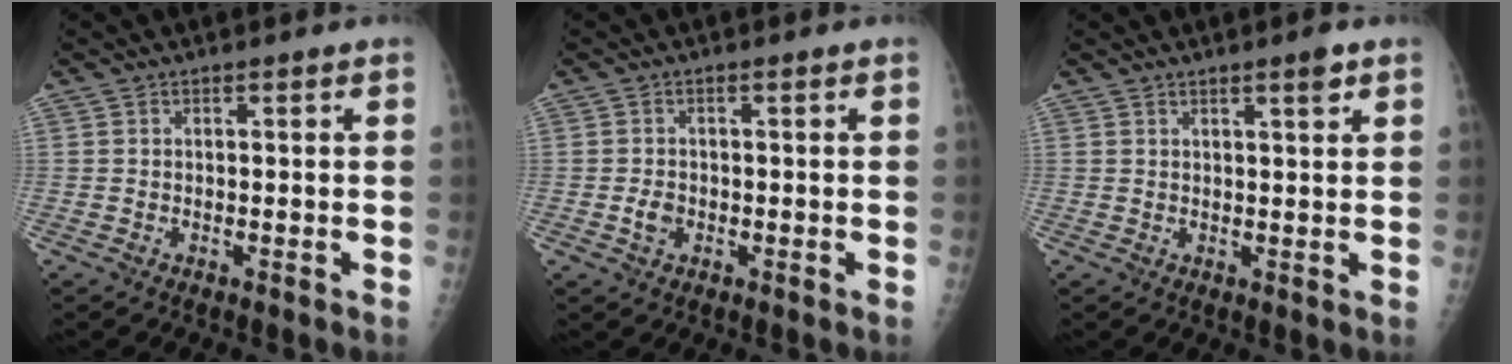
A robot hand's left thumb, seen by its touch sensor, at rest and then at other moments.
{"total": 2.2, "force": [-0.6, 1.7, 1.3], "torque": [-0.019, 0.003, -0.010]}
{"total": 2.6, "force": [1.6, 0.3, 2.0], "torque": [-0.028, -0.010, 0.024]}